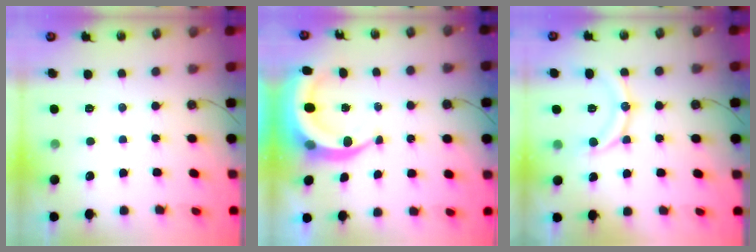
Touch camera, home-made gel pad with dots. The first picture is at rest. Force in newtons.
{"total": 9.1, "press": 9.0, "slide": 1.2}
{"total": 11.8, "press": 11.7, "slide": 0.4}